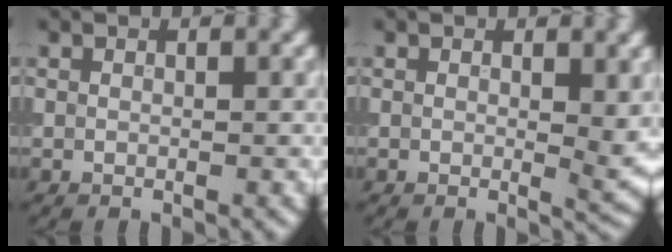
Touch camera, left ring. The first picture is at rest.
{"total": 2.1, "force": [0.4, 0.7, 1.9], "torque": [-0.020, -0.007, 0.005]}